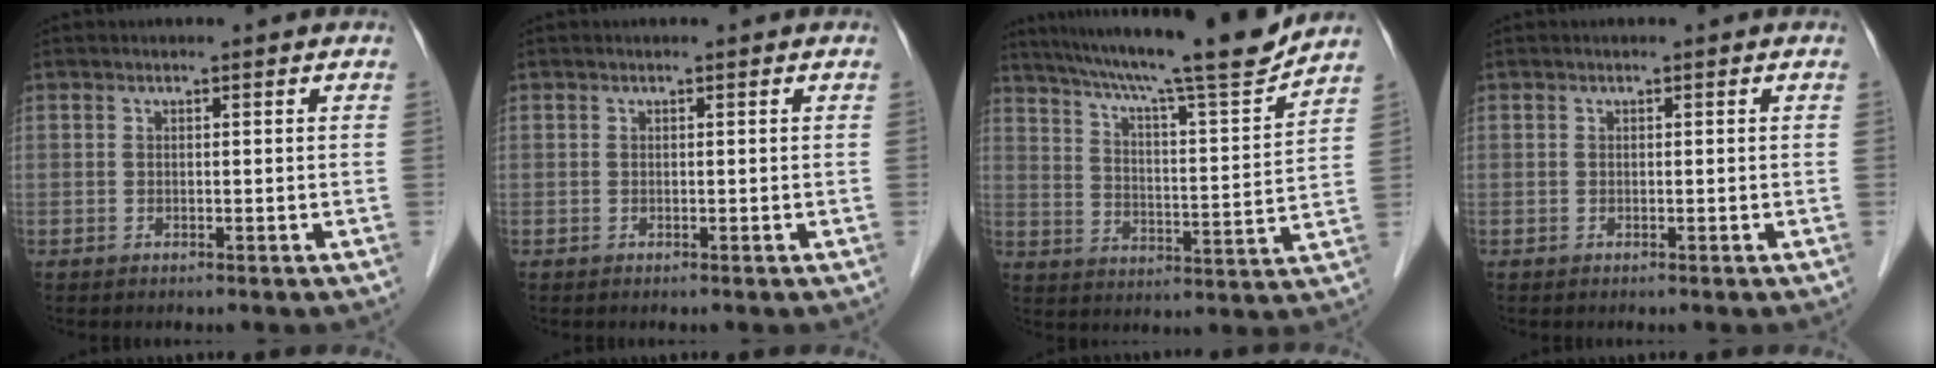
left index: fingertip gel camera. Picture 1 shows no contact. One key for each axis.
{"total": 0.0}
{"total": 19.2, "fx": 16.7, "fy": -0.3, "fz": 9.4, "tx": -0.160, "ty": -0.013, "tz": 0.246}
{"total": 0.0}